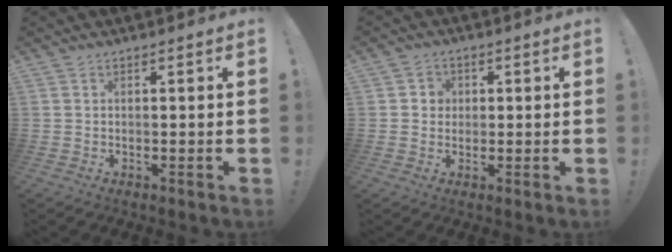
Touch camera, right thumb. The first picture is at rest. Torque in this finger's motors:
{"motor_torque": [0.28, 0.16, -0.03, 0.13, 0.00]}